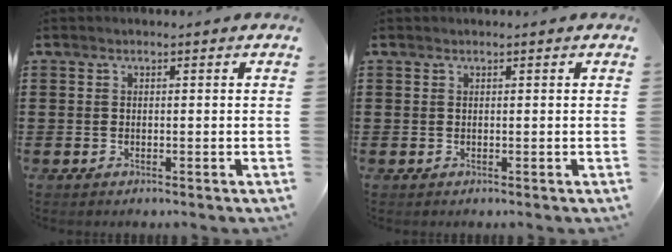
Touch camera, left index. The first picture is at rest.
{"total": 0.0}